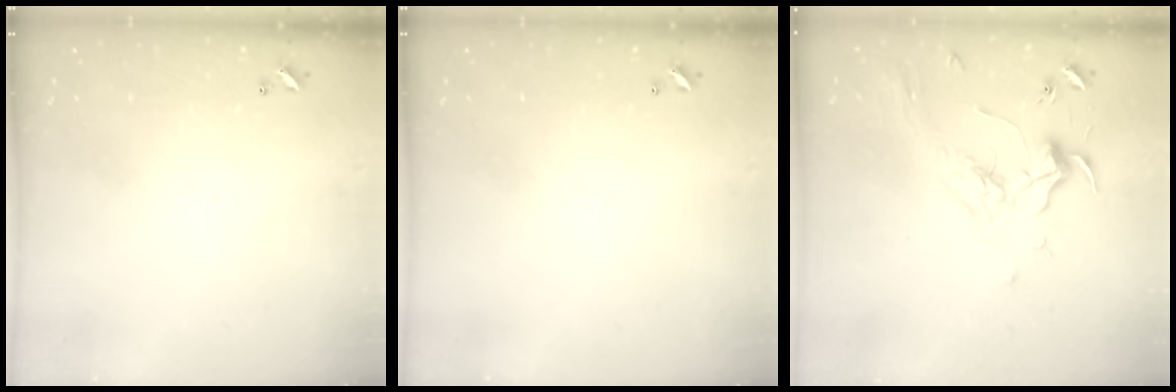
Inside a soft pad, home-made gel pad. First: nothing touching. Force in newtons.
{"total": 0.0}
{"total": 1.9, "press": 1.7, "slide": 0.7}